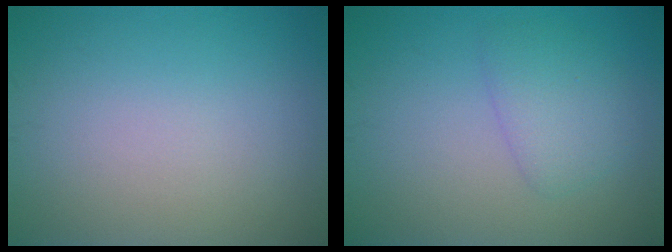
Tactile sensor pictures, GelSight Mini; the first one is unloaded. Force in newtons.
{"total": 2.6, "press": 2.6, "slide": 0.1}